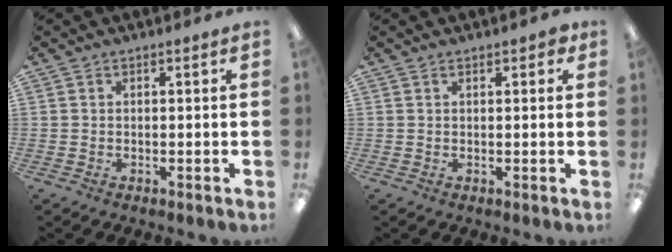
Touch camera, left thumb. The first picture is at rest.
{"total": 1.9, "force": [1.2, 0.9, 1.3], "torque": [-0.018, 0.000, 0.018]}